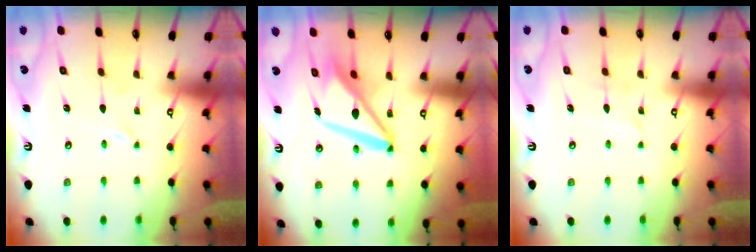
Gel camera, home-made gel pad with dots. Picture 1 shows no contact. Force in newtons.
{"total": 12.7, "press": 12.7, "slide": 1.1}
{"total": 2.6, "press": 2.6, "slide": 0.3}